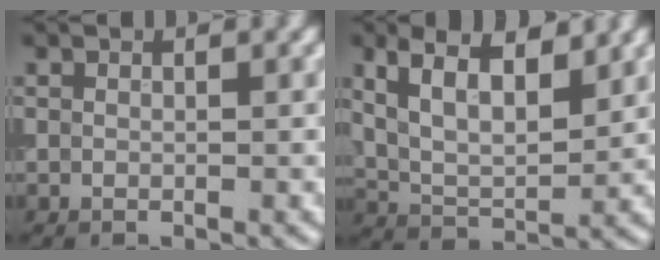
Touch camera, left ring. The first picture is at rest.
{"total": 6.8, "force": [3.5, 2.8, 5.2], "torque": [-0.098, 0.010, 0.058]}